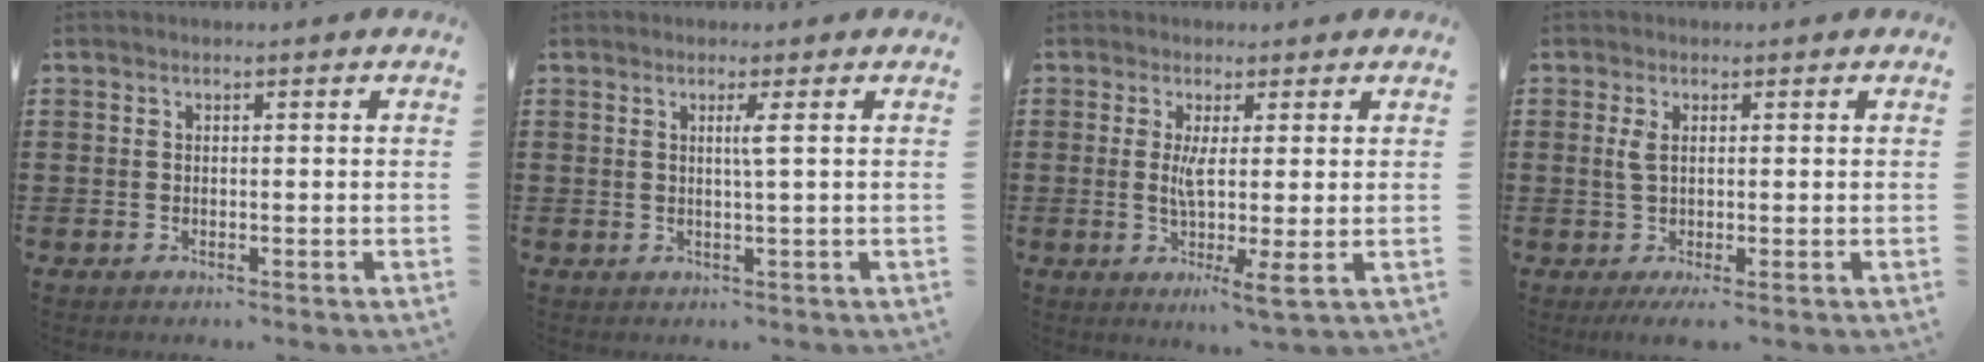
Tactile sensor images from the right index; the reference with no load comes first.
{"total": 1.8, "force": [0.5, -0.6, 1.6], "torque": [-0.030, -0.008, 0.005]}
{"total": 4.8, "force": [0.3, -0.2, 4.8], "torque": [-0.101, -0.014, 0.000]}
{"total": 2.7, "force": [0.1, 0.5, 2.6], "torque": [-0.057, -0.003, -0.001]}